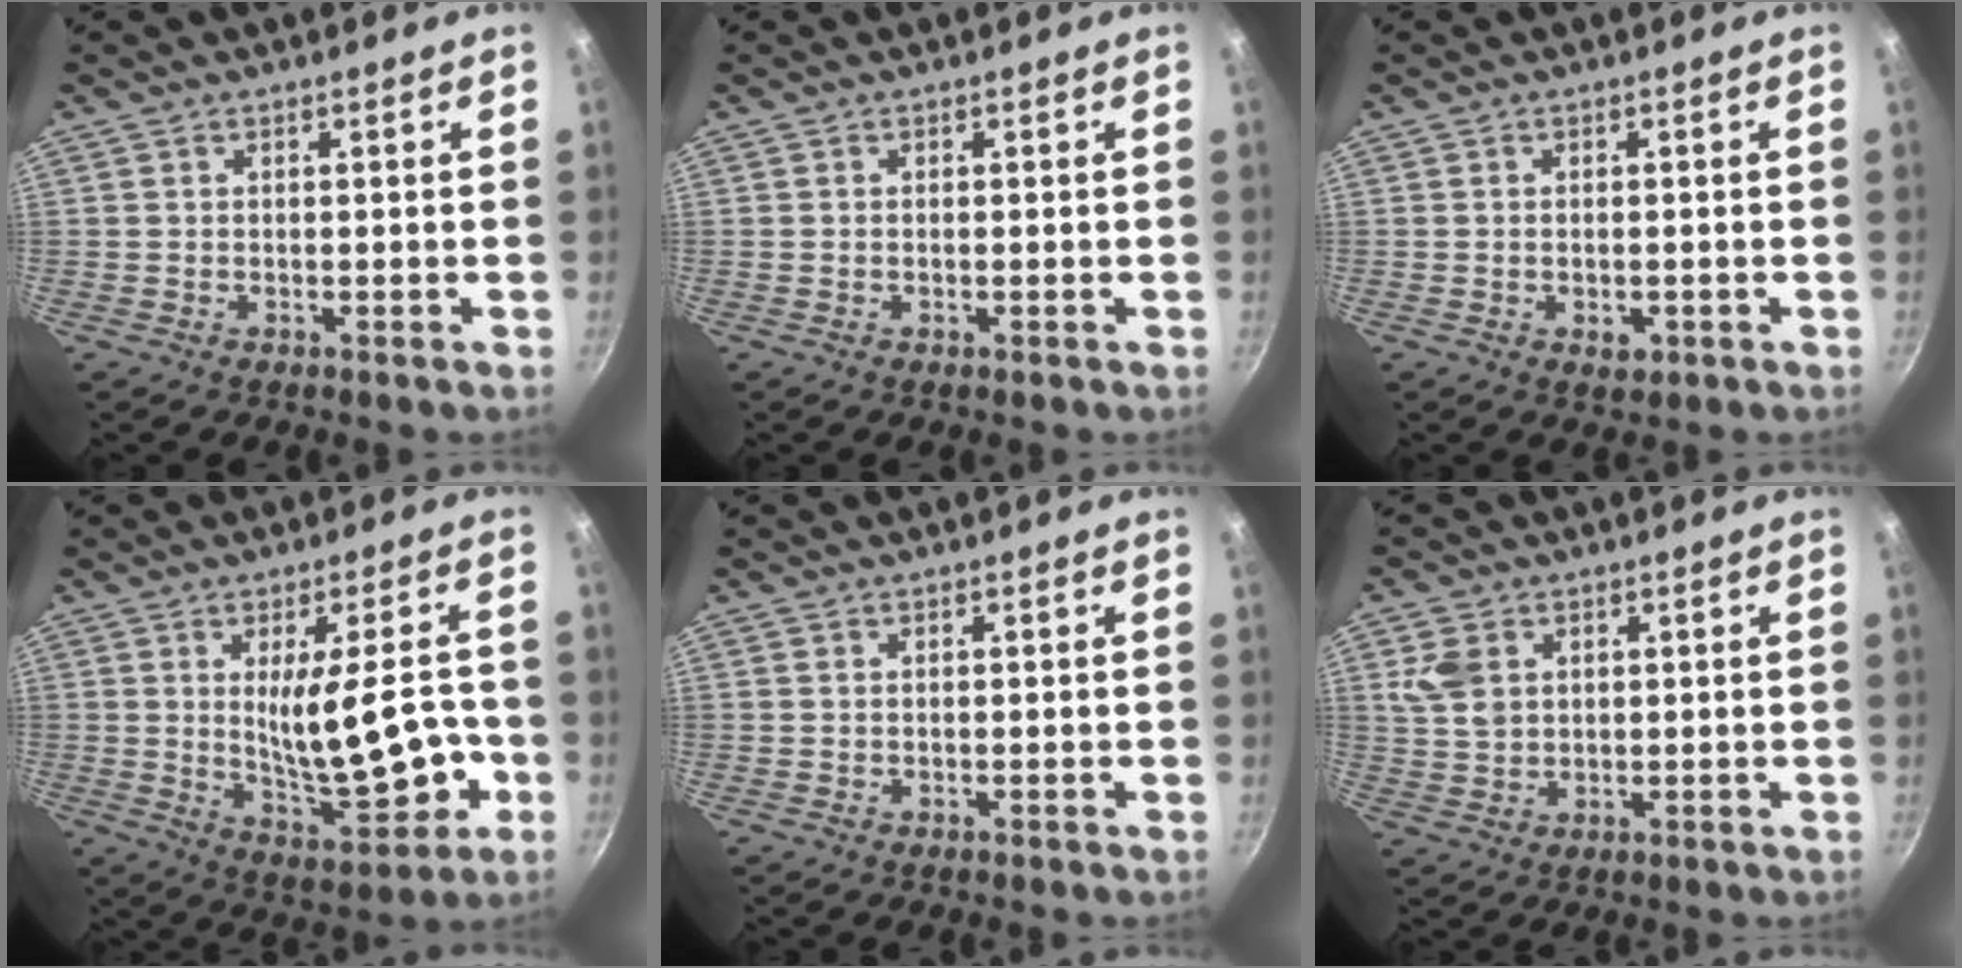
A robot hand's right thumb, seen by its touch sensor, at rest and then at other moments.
{"total": 0.0}
{"total": 2.4, "force": [-0.7, 1.5, 1.6], "torque": [-0.024, -0.002, -0.009]}
{"total": 15.1, "force": [-1.6, 5.8, 13.9], "torque": [-0.185, -0.017, -0.005]}
{"total": 0.0}
{"total": 6.1, "force": [2.0, 4.5, 3.6], "torque": [-0.061, -0.002, 0.042]}